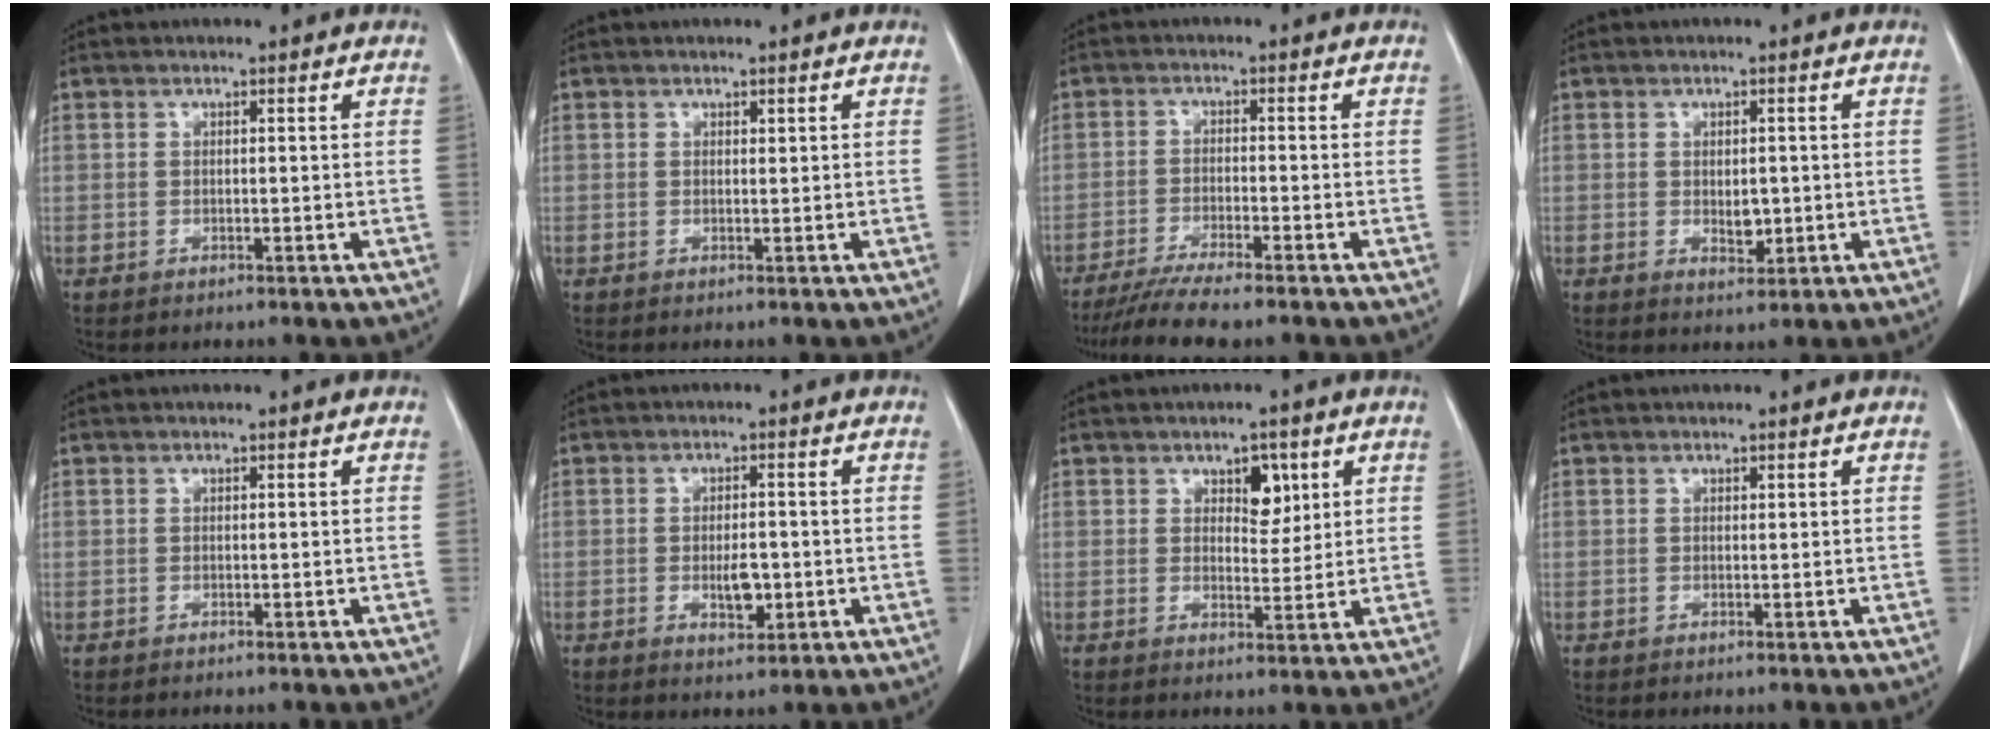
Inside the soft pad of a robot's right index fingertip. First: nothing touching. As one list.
[{"total": 0.0}, {"total": 8.0, "force": [-6.8, -0.2, 4.3], "torque": [-0.063, -0.023, -0.112]}, {"total": 2.8, "force": [-0.2, 1.5, 2.4], "torque": [-0.037, -0.004, 0.005]}, {"total": 0.0}, {"total": 4.2, "force": [-0.9, 1.8, 3.7], "torque": [-0.062, -0.003, -0.007]}, {"total": 4.2, "force": [2.0, 2.3, 2.9], "torque": [-0.038, 0.002, 0.031]}, {"total": 0.0}]